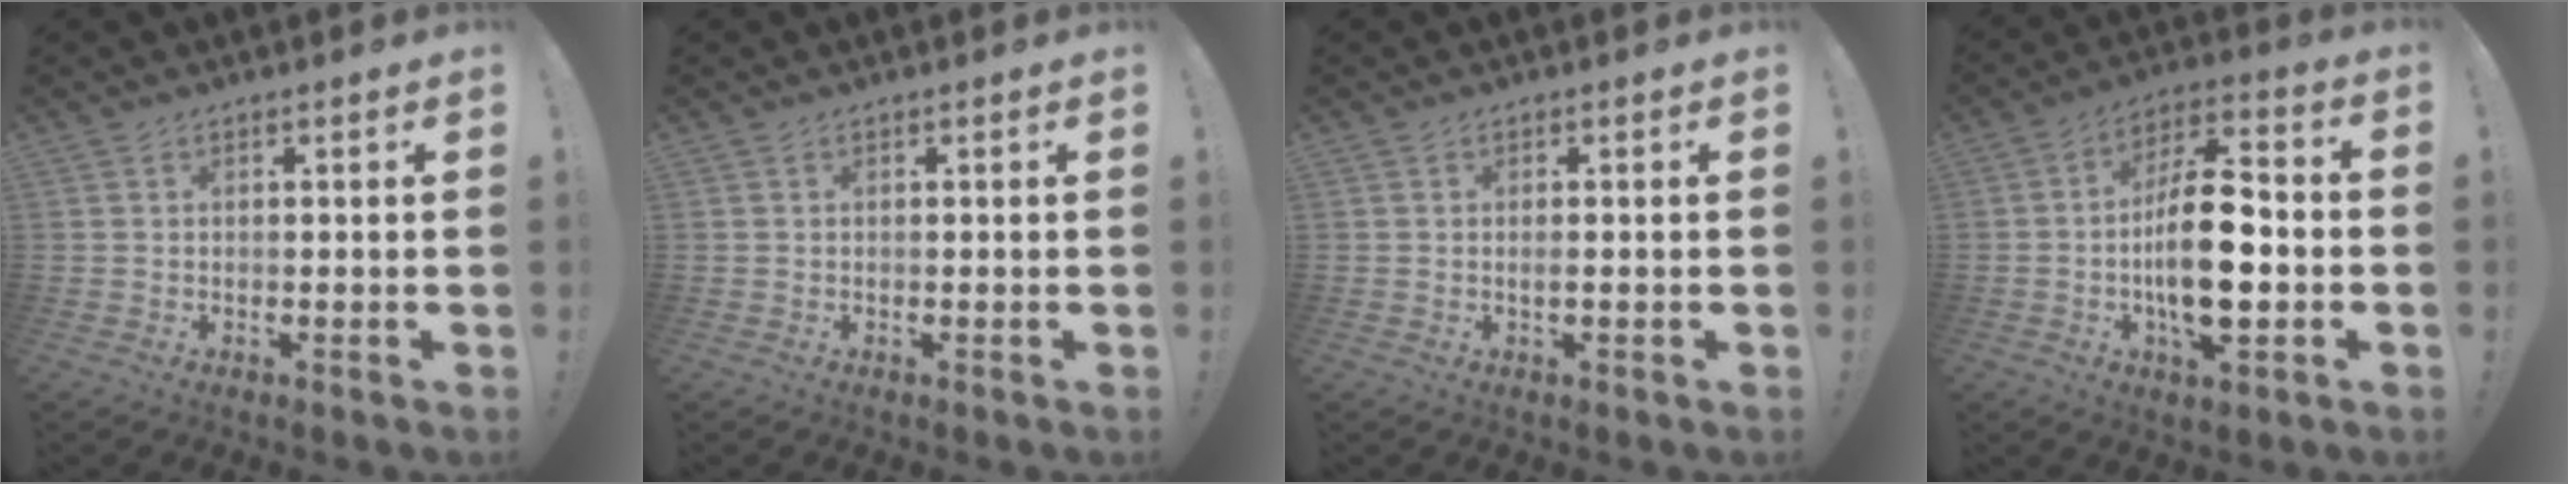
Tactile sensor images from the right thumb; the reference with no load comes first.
{"total": 0.0}
{"total": 1.3, "force": [-0.3, 0.0, 1.2], "torque": [-0.018, -0.002, -0.007]}
{"total": 17.9, "force": [-2.8, 7.1, 16.1], "torque": [-0.281, 0.005, -0.051]}